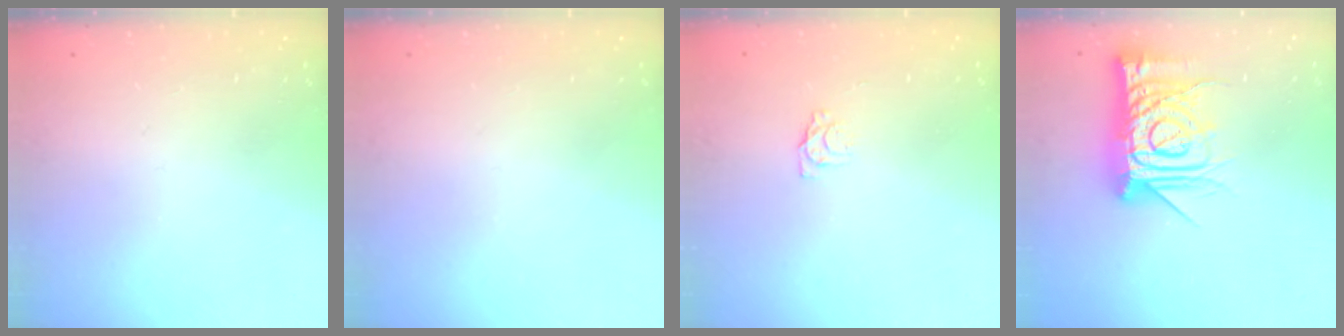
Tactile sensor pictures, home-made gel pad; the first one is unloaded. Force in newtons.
{"total": 0.0}
{"total": 3.2, "press": 3.1, "slide": 0.3}
{"total": 17.6, "press": 17.5, "slide": 1.7}